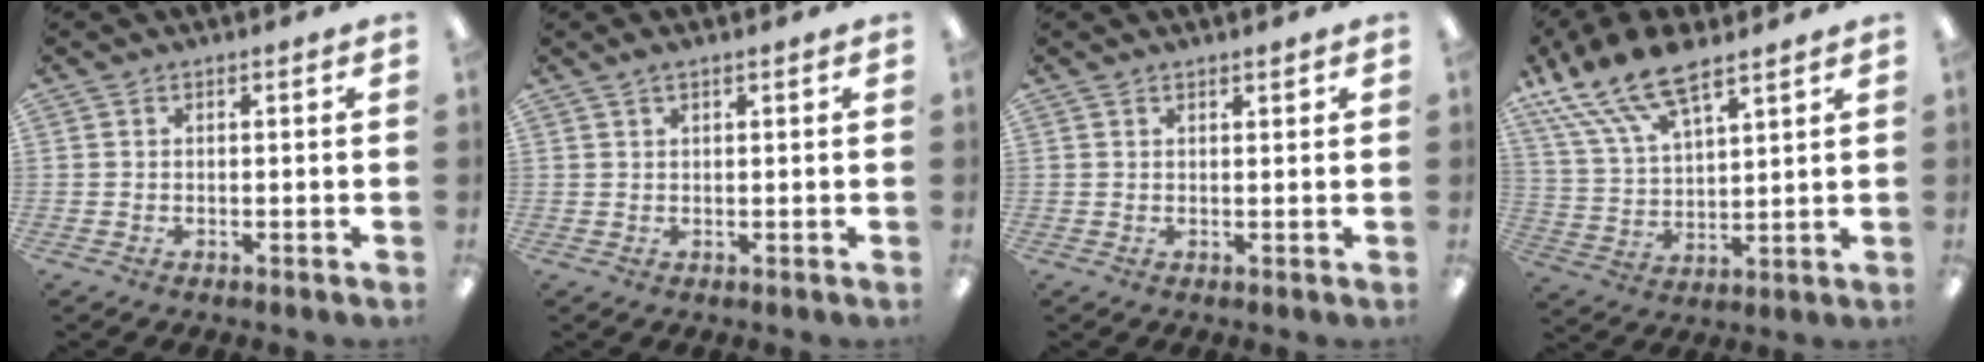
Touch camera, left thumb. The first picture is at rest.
{"total": 1.4, "force": [0.9, 0.4, 1.0], "torque": [-0.020, 0.002, 0.016]}
{"total": 1.0, "force": [1.0, 0.3, 0.2], "torque": [-0.005, 0.000, 0.018]}
{"total": 16.3, "force": [11.4, 6.7, 9.6], "torque": [-0.208, -0.044, 0.207]}